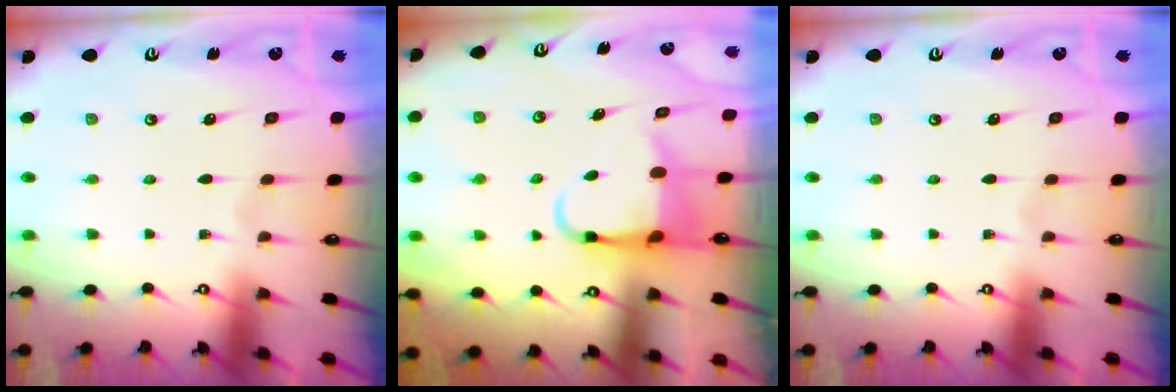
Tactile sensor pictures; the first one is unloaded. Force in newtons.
{"total": 4.9, "press": 4.8, "slide": 0.7}
{"total": 0.0}